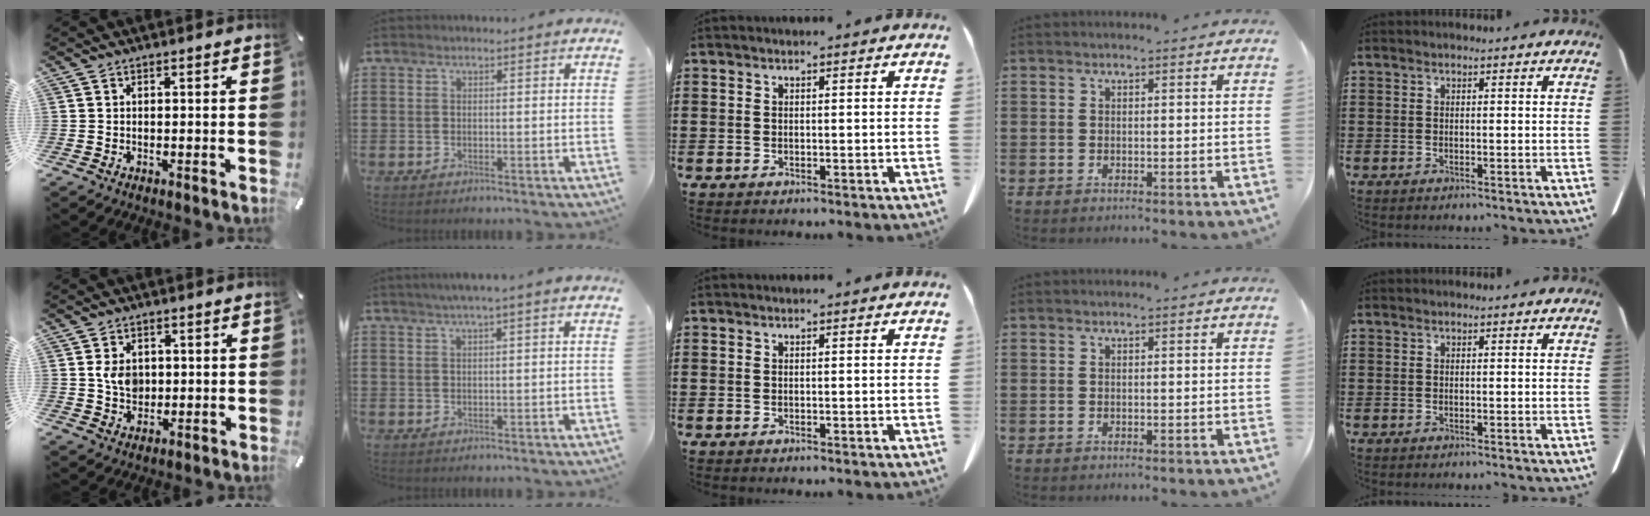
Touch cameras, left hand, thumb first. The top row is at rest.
{"thumb": {"total": 5.1, "force": [0.7, 4.2, 2.8], "torque": [-0.050, 0.000, 0.009]}, "index": {"total": 1.4, "force": [0.5, -0.1, 1.3], "torque": [-0.023, -0.002, 0.008]}}